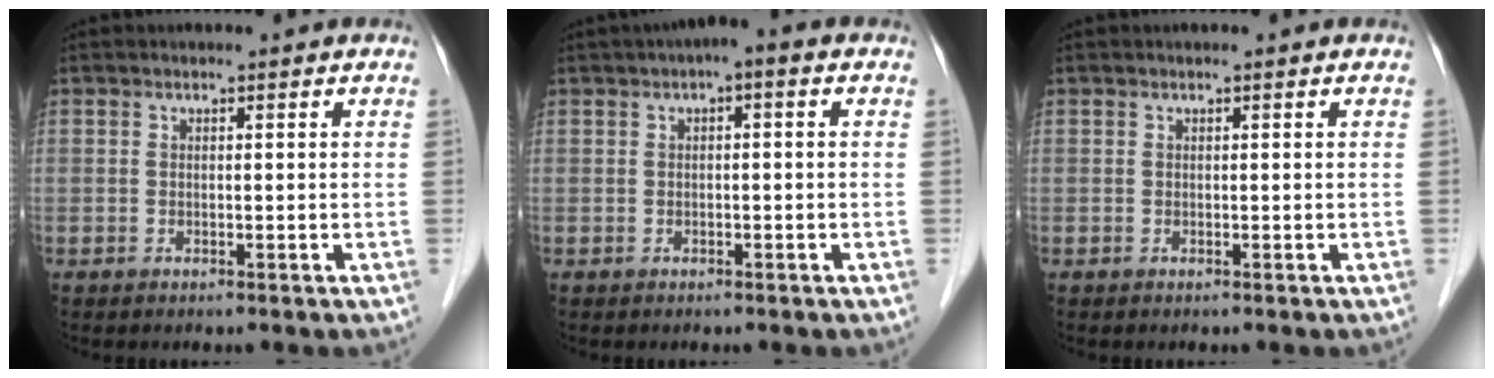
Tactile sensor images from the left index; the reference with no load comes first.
{"total": 2.9, "force": [0.9, 0.8, 2.6], "torque": [-0.035, 0.021, 0.007]}
{"total": 0.0}